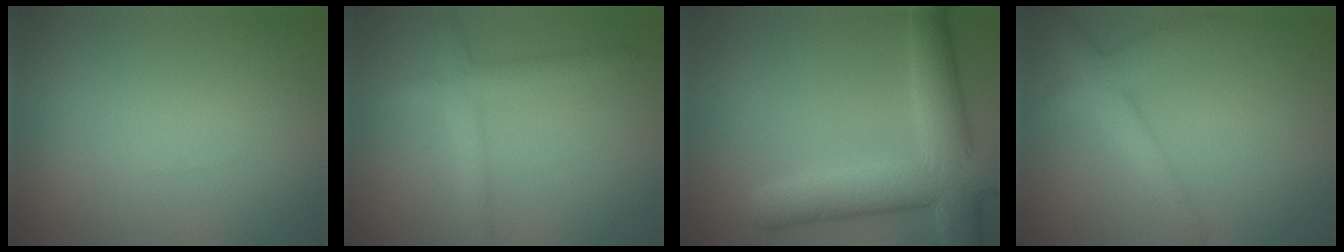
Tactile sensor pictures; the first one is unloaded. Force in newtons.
{"total": 2.8, "press": 2.8, "slide": 0.2}
{"total": 8.0, "press": 8.0, "slide": 0.5}
{"total": 4.2, "press": 4.2, "slide": 0.2}